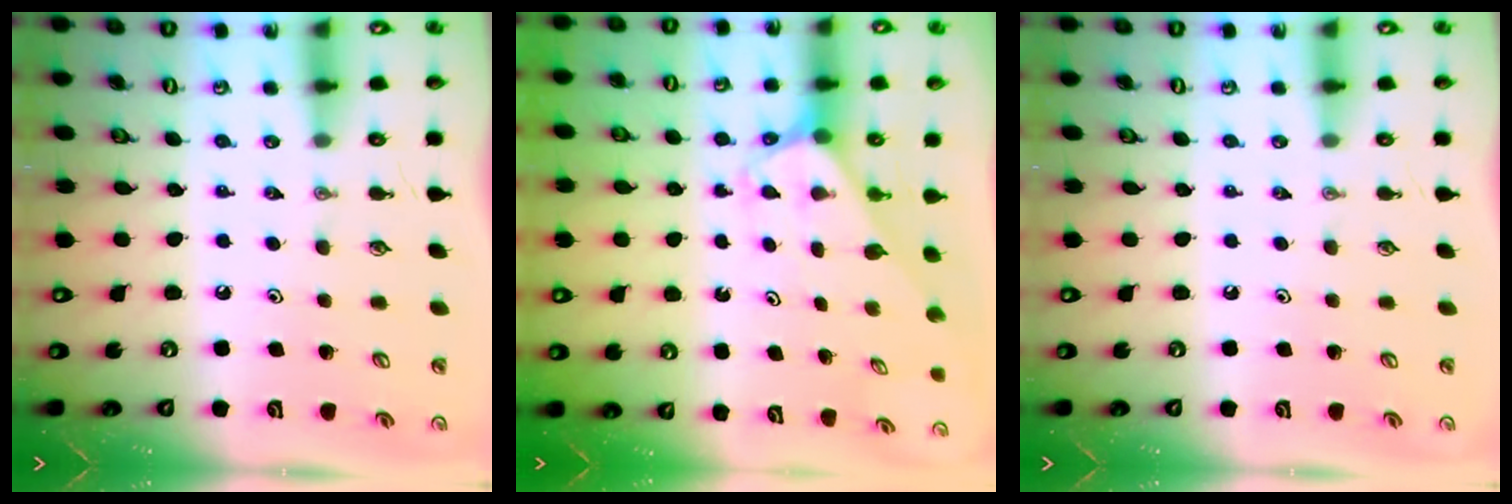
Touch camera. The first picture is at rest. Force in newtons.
{"total": 2.3, "press": 2.3, "slide": 0.2}
{"total": 0.0}